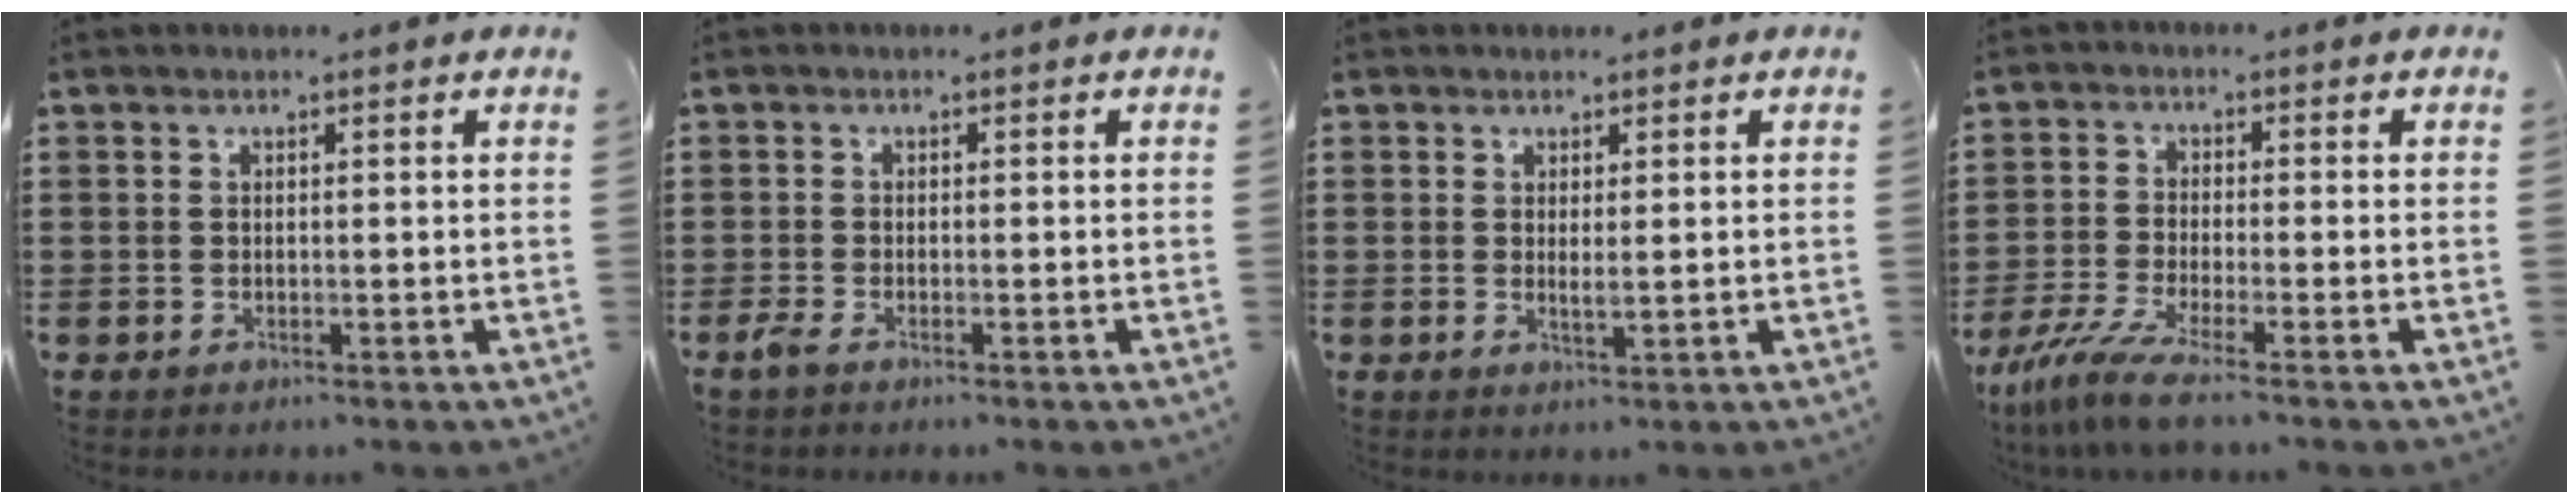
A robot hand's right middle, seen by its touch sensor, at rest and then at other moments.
{"total": 1.4, "force": [-0.9, 0.3, 1.0], "torque": [-0.034, -0.008, -0.022]}
{"total": 1.5, "force": [0.7, 0.2, 1.3], "torque": [-0.019, -0.003, 0.010]}
{"total": 6.1, "force": [-4.5, 0.3, 4.1], "torque": [-0.111, -0.027, -0.092]}